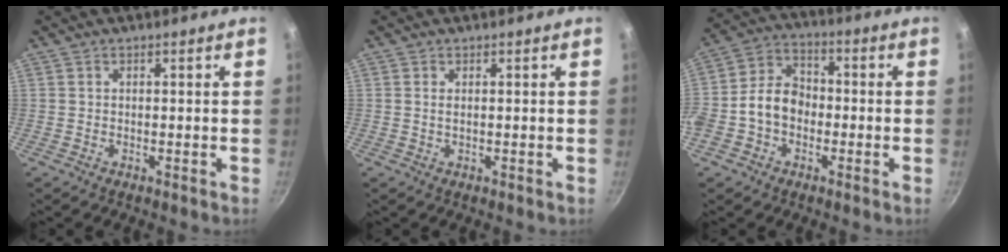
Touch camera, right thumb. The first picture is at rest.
{"total": 1.1, "force": [0.2, 0.5, 0.9], "torque": [-0.017, 0.000, 0.003]}
{"total": 10.1, "force": [-2.0, 7.7, 6.2], "torque": [-0.084, 0.037, -0.054]}